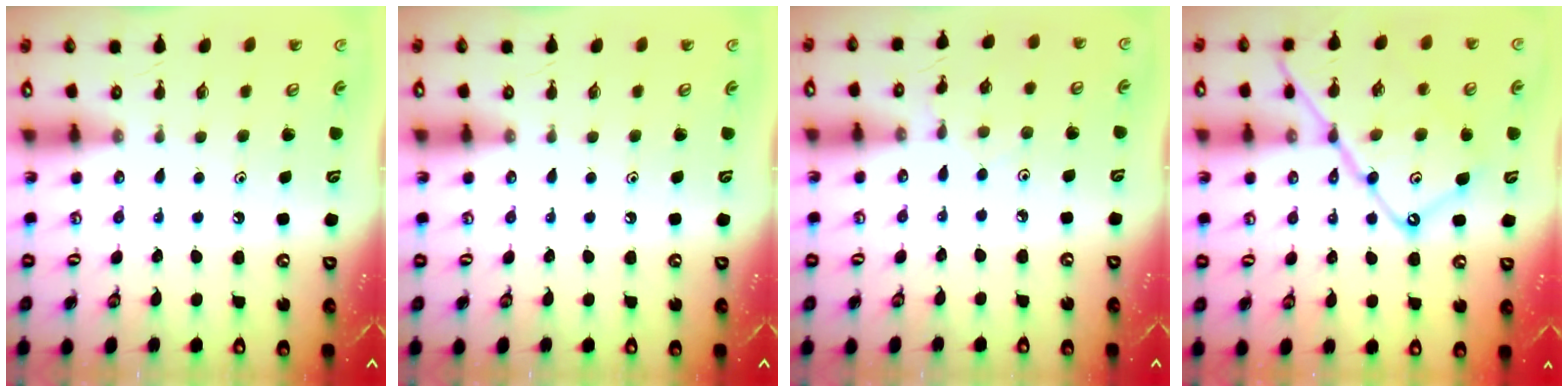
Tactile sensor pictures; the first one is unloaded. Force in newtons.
{"total": 0.0}
{"total": 2.2, "press": 2.2, "slide": 0.4}
{"total": 18.0, "press": 17.9, "slide": 1.9}